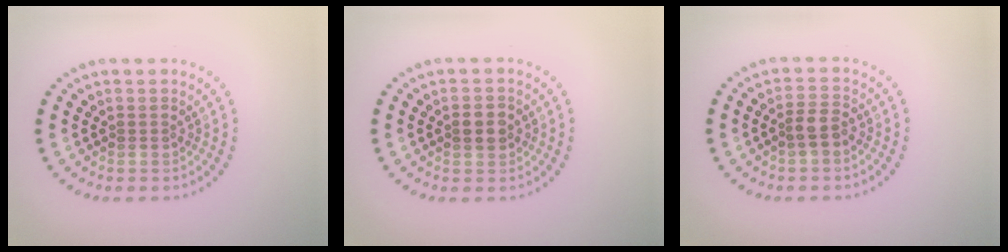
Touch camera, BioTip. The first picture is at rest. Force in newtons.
{"total": 2.0, "press": 2.0, "slide": 0.2}
{"total": 2.0, "press": 1.8, "slide": 0.9}